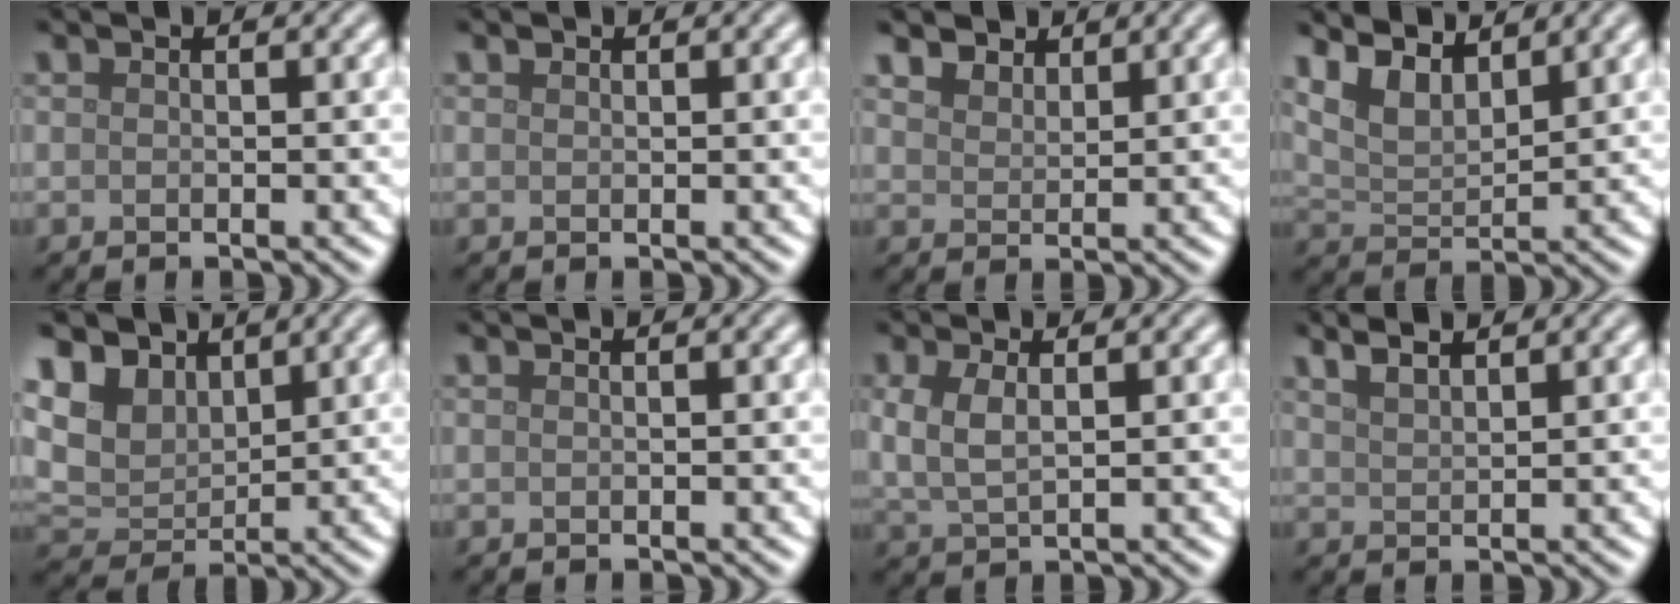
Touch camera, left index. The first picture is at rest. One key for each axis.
{"total": 0.0}
{"total": 3.3, "fx": 2.7, "fy": 1.6, "fz": 0.9, "tx": -0.034, "ty": -0.001, "tz": 0.050}
{"total": 4.3, "fx": 3.3, "fy": 1.6, "fz": 2.3, "tx": -0.059, "ty": 0.003, "tz": 0.062}
{"total": 6.3, "fx": 3.6, "fy": 4.3, "fz": 2.8, "tx": -0.079, "ty": 0.007, "tz": 0.054}
{"total": 0.0}
{"total": 3.0, "fx": 0.7, "fy": 1.4, "fz": 2.6, "tx": -0.063, "ty": 0.001, "tz": 0.015}
{"total": 3.0, "fx": 2.4, "fy": 0.9, "fz": 1.5, "tx": -0.013, "ty": 0.015, "tz": 0.025}